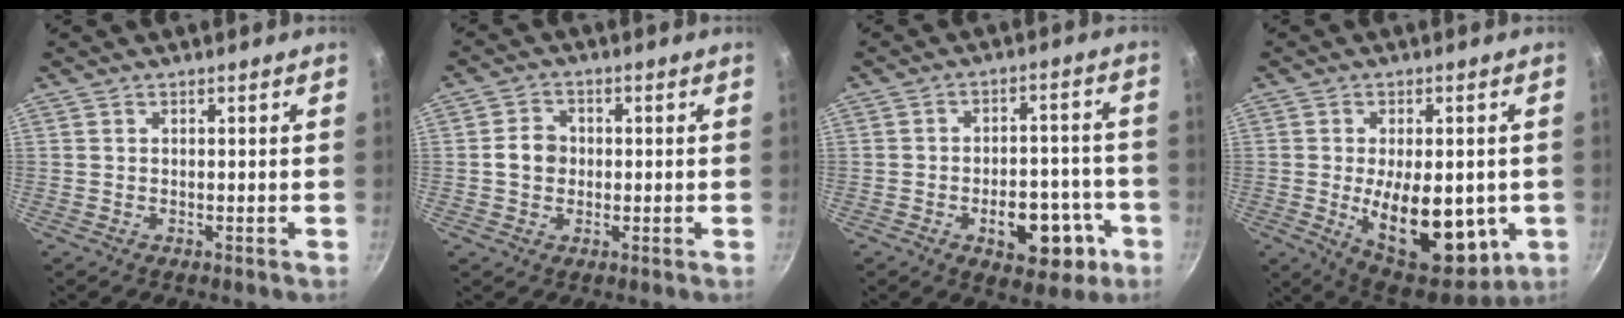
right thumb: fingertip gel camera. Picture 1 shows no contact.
{"total": 4.7, "force": [-0.2, 4.0, 2.4], "torque": [-0.021, 0.012, -0.010]}
{"total": 12.7, "force": [-5.0, 7.3, 9.1], "torque": [-0.089, 0.033, -0.058]}
{"total": 18.3, "force": [-2.7, 9.5, 15.5], "torque": [-0.193, -0.018, -0.024]}